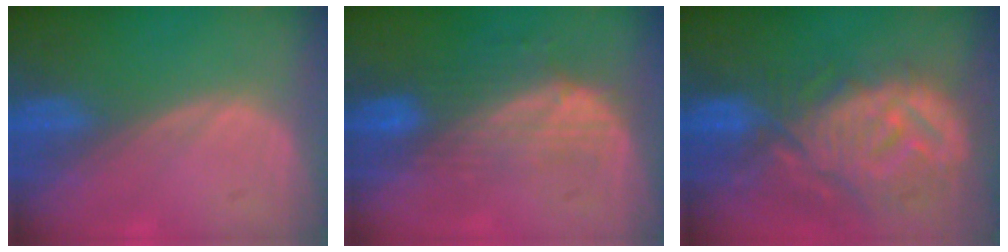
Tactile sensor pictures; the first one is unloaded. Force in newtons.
{"total": 7.6, "press": 6.8, "slide": 3.3}
{"total": 12.5, "press": 11.1, "slide": 5.7}